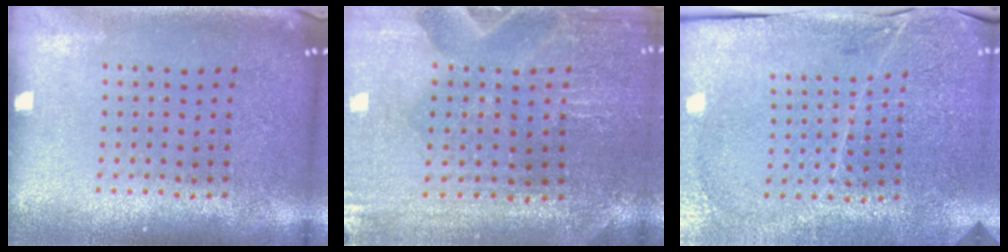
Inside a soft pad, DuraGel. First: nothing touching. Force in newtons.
{"total": 0.8, "press": 0.8, "slide": 0.2}
{"total": 3.3, "press": 3.3, "slide": 0.4}